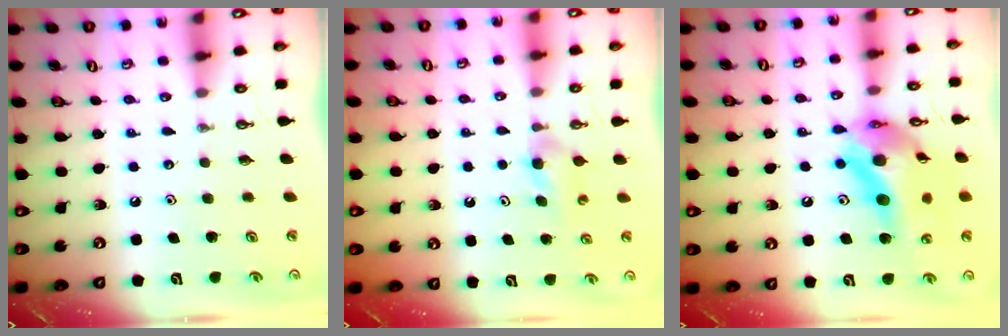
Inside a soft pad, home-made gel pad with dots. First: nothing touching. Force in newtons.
{"total": 3.3, "press": 3.3, "slide": 0.6}
{"total": 18.0, "press": 17.9, "slide": 2.0}